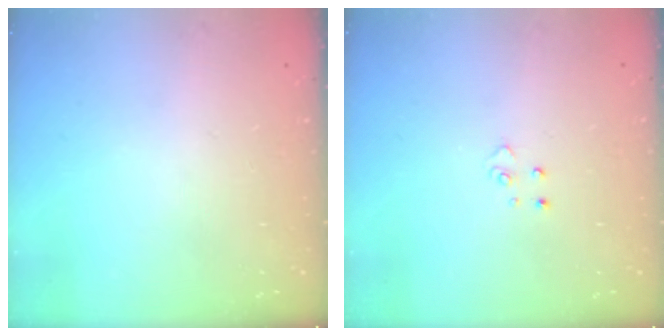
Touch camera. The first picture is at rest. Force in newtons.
{"total": 3.3, "press": 3.3, "slide": 0.4}